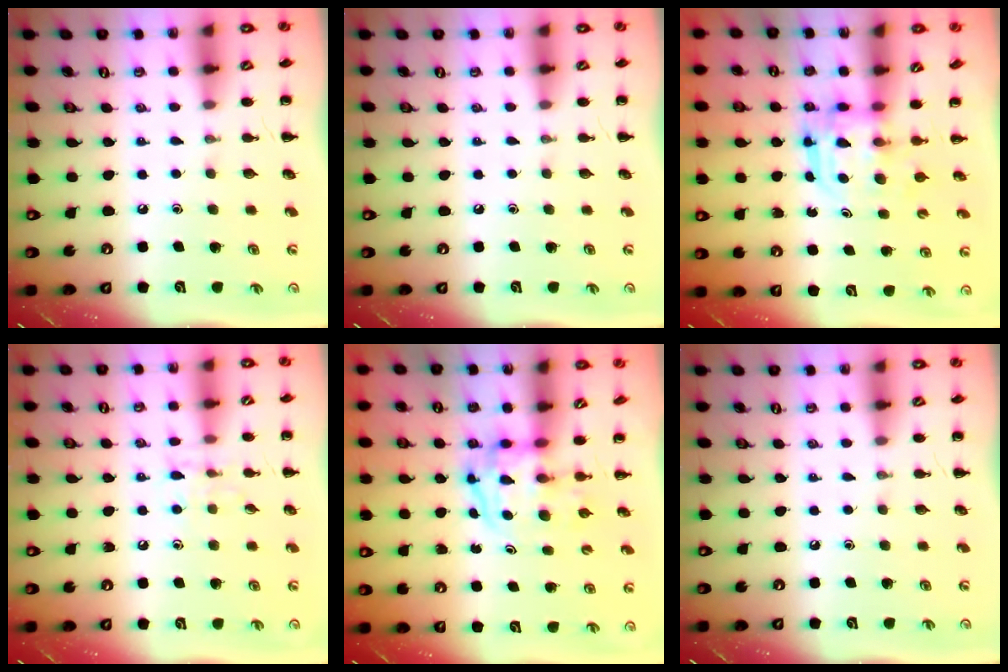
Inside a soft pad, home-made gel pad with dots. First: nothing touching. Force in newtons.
{"total": 0.0}
{"total": 3.1, "press": 3.1, "slide": 0.2}
{"total": 6.4, "press": 6.2, "slide": 1.5}
{"total": 4.0, "press": 3.9, "slide": 0.7}
{"total": 0.0}